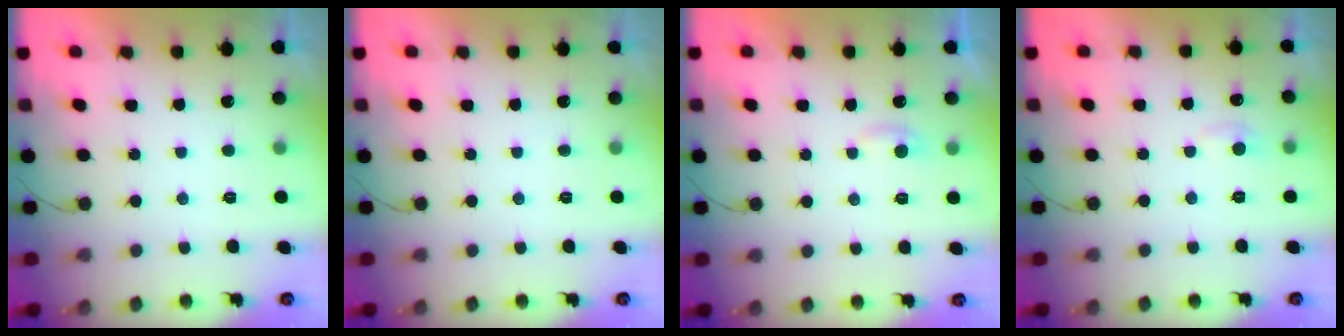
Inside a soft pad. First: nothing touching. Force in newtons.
{"total": 0.0}
{"total": 2.8, "press": 2.8, "slide": 0.4}
{"total": 5.3, "press": 5.3, "slide": 0.7}